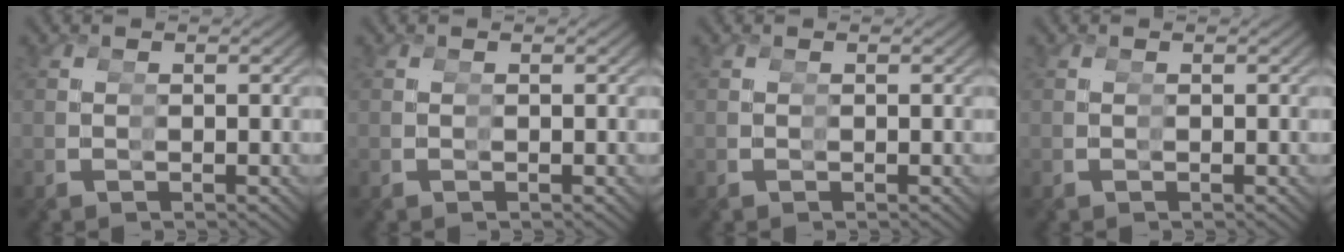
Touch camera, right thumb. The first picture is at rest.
{"total": 0.0}
{"total": 0.0}
{"total": 0.0}